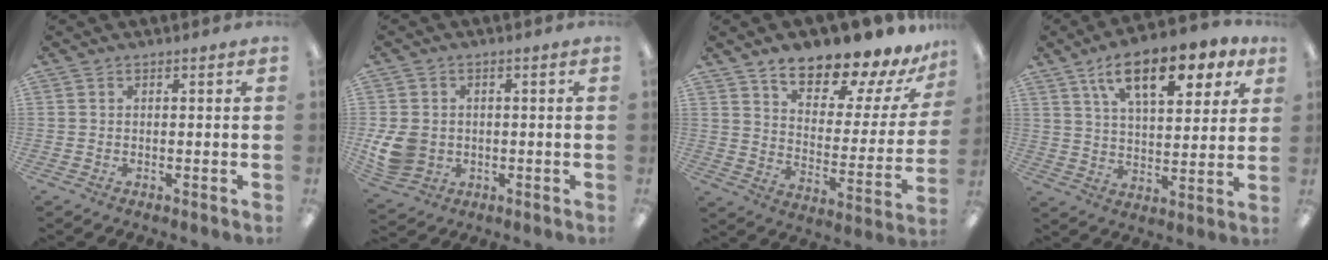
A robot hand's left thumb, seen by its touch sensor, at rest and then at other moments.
{"total": 8.5, "force": [-0.6, 7.3, 4.4], "torque": [-0.097, 0.016, -0.005]}
{"total": 14.1, "force": [12.5, 4.0, 5.2], "torque": [-0.083, -0.102, 0.214]}
{"total": 15.3, "force": [8.9, 6.6, 10.5], "torque": [-0.156, -0.031, 0.147]}